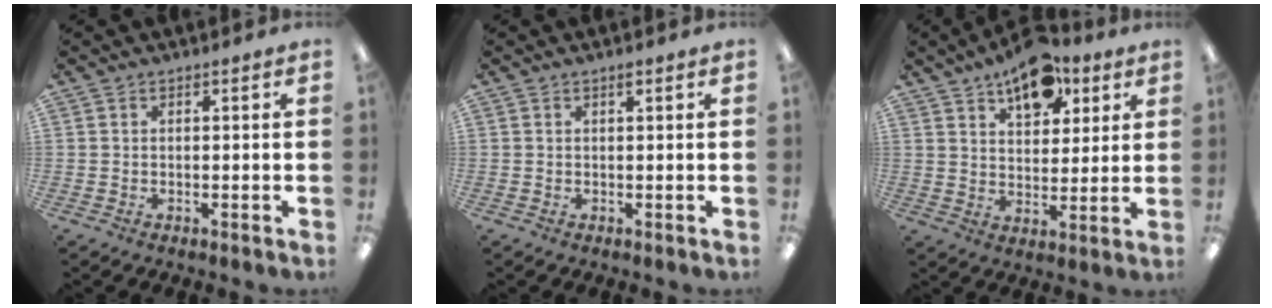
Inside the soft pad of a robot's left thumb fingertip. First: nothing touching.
{"total": 0.9, "force": [0.6, 0.1, 0.7], "torque": [-0.015, 0.001, 0.011]}
{"total": 13.3, "force": [8.5, 7.3, 7.1], "torque": [-0.088, -0.040, 0.148]}